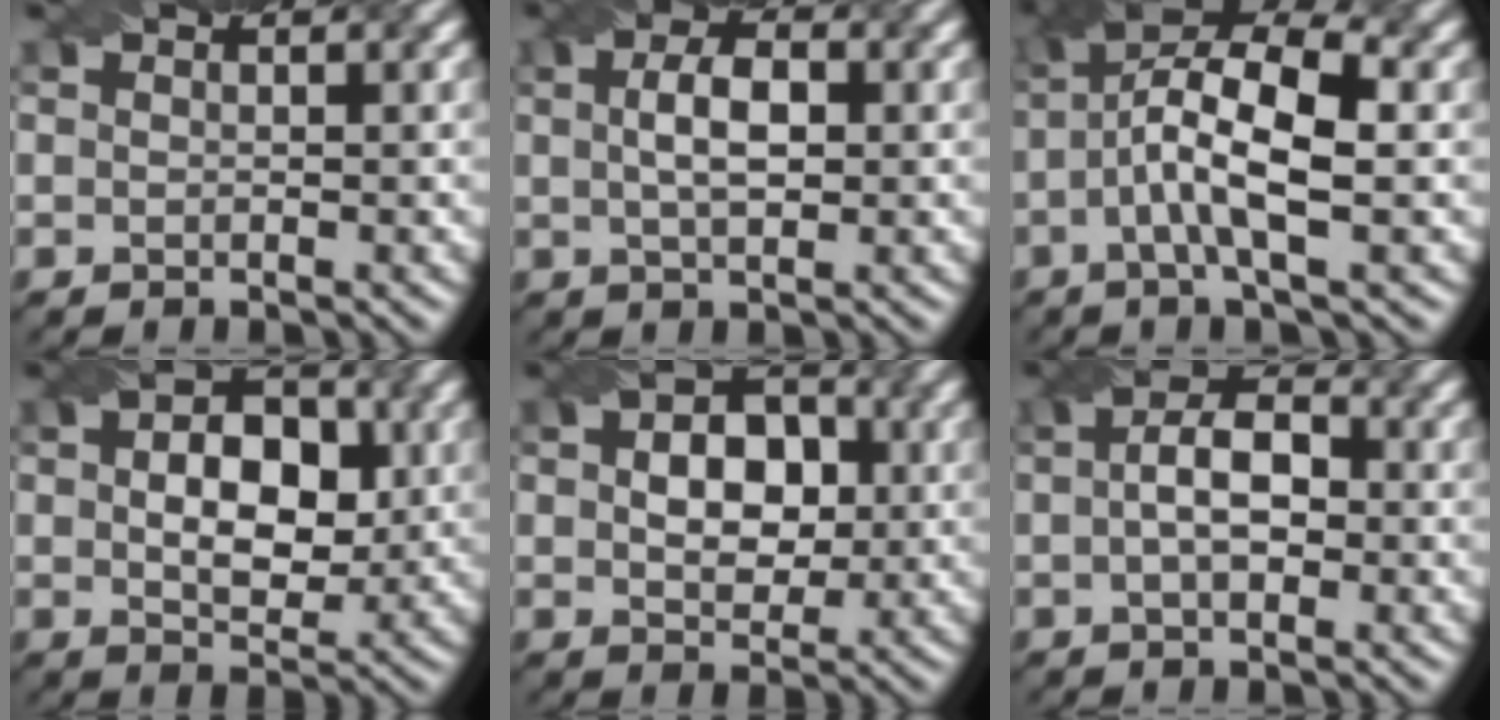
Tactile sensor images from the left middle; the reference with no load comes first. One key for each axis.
{"total": 2.7, "fx": -0.2, "fy": 1.4, "fz": 2.3, "tx": -0.042, "ty": 0.006, "tz": 0.010}
{"total": 7.1, "fx": -1.1, "fy": 2.2, "fz": 6.6, "tx": -0.122, "ty": 0.020, "tz": -0.010}
{"total": 5.4, "fx": -0.1, "fy": 3.8, "fz": 3.9, "tx": -0.050, "ty": 0.005, "tz": 0.011}
{"total": 4.9, "fx": -0.1, "fy": 3.8, "fz": 3.1, "tx": -0.043, "ty": 0.006, "tz": 0.005}
{"total": 3.6, "fx": -0.7, "fy": 2.2, "fz": 2.8, "tx": -0.035, "ty": 0.011, "tz": -0.003}